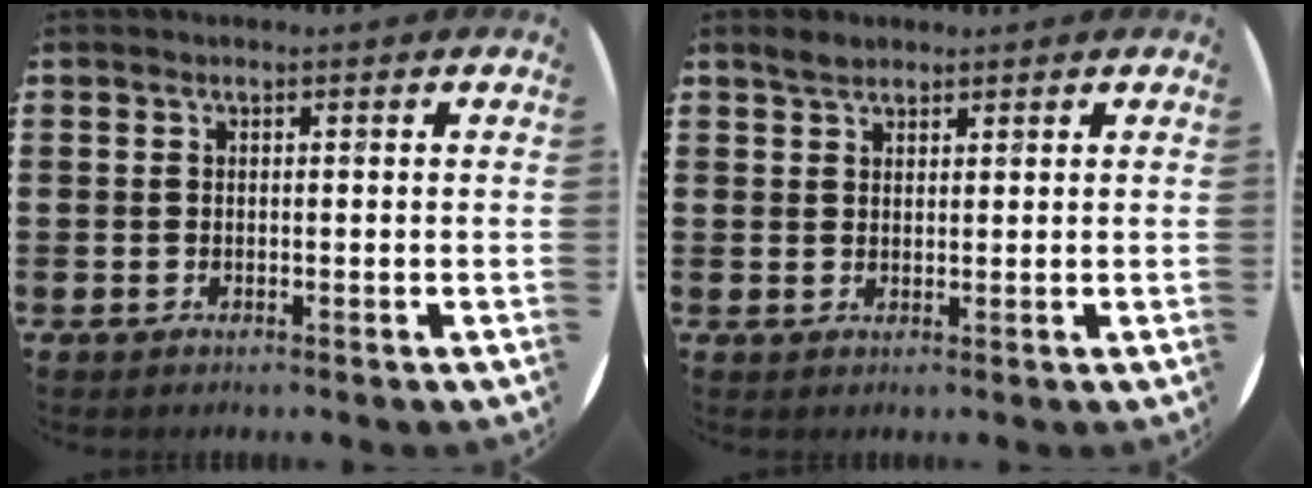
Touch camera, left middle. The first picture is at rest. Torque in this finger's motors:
{"motor_torque": [0.15, -0.12, 0.02, 0.01]}